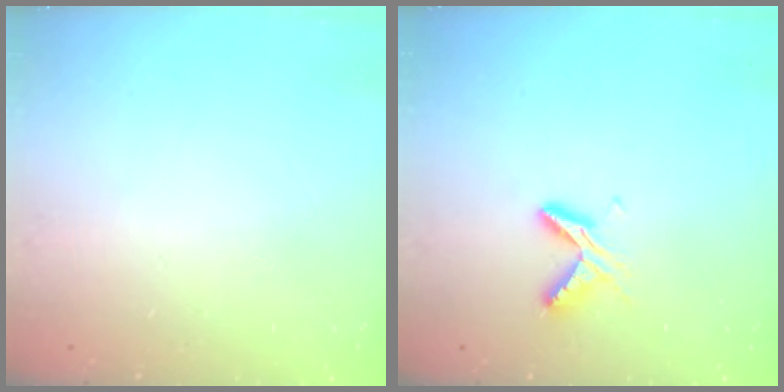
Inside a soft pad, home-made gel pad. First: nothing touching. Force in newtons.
{"total": 5.8, "press": 5.8, "slide": 0.5}